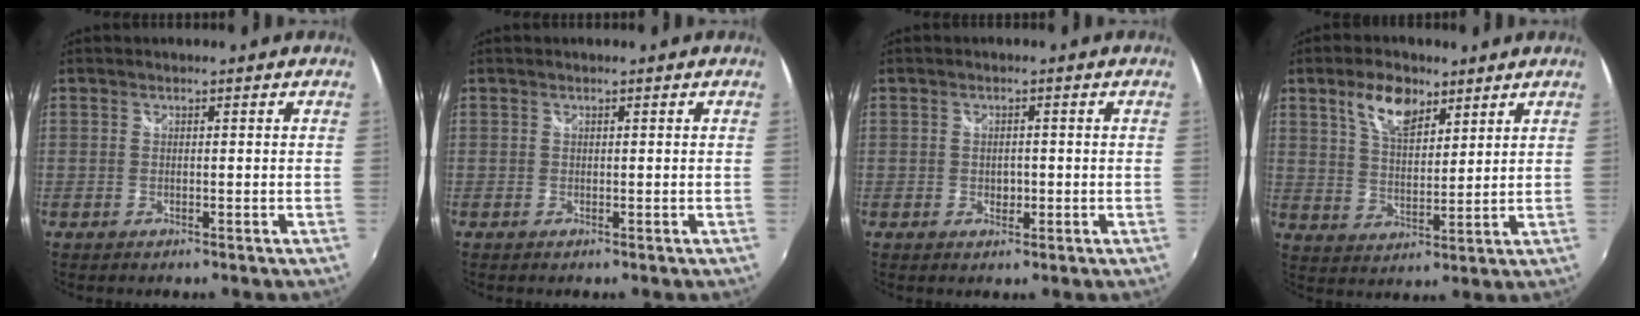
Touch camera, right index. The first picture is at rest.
{"total": 0.0}
{"total": 1.8, "force": [-0.3, 1.4, 1.1], "torque": [-0.015, -0.002, -0.005]}
{"total": 8.5, "force": [5.1, 4.1, 5.4], "torque": [-0.096, 0.010, 0.095]}